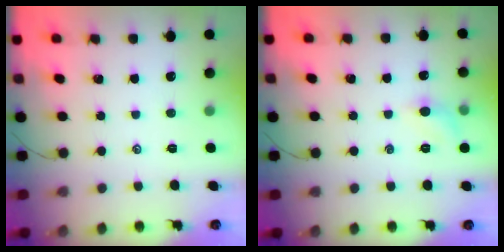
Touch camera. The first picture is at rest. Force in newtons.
{"total": 6.4, "press": 6.3, "slide": 1.4}